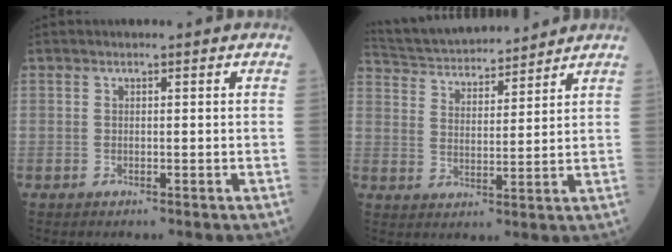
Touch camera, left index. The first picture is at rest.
{"total": 14.7, "force": [13.8, 2.3, 4.5], "torque": [-0.085, 0.030, 0.231]}